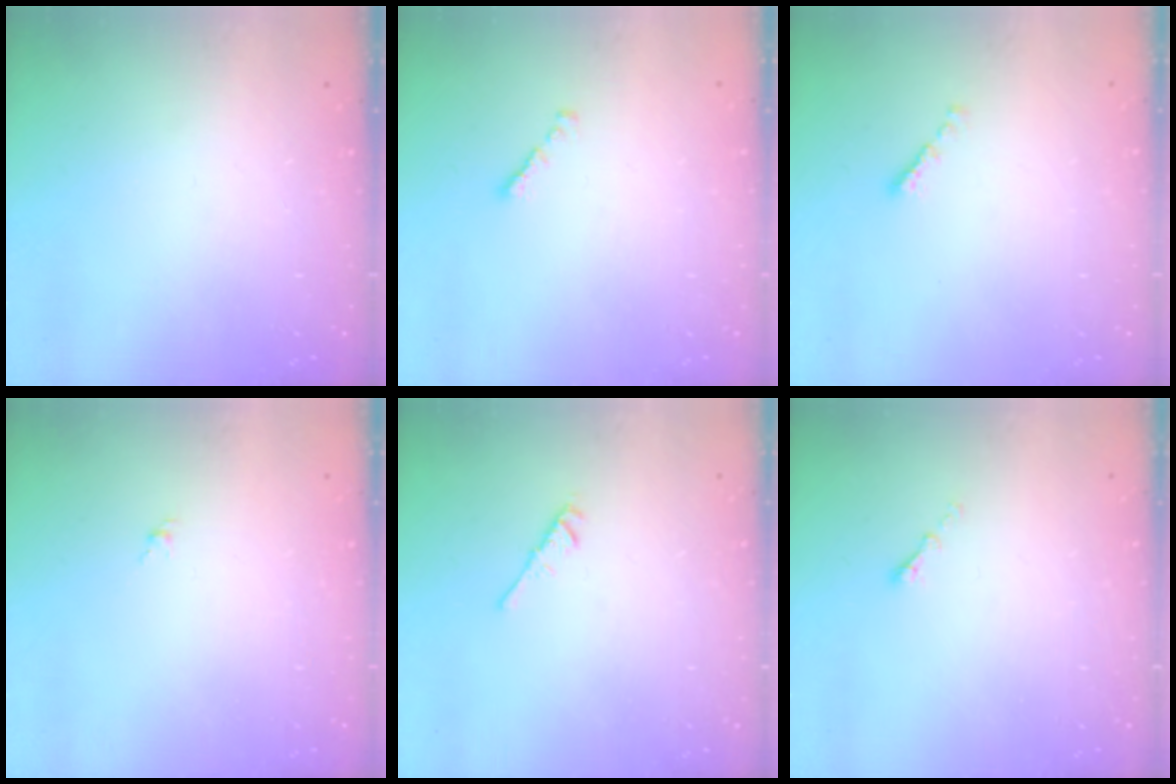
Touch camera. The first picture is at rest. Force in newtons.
{"total": 1.3, "press": 1.1, "slide": 0.6}
{"total": 0.7, "press": 0.5, "slide": 0.4}
{"total": 1.4, "press": 1.2, "slide": 0.6}
{"total": 3.1, "press": 3.0, "slide": 0.7}
{"total": 1.1, "press": 1.0, "slide": 0.5}